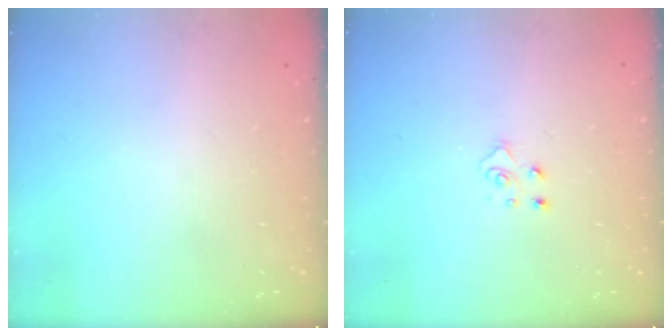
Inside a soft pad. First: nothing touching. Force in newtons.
{"total": 4.8, "press": 4.8, "slide": 0.5}